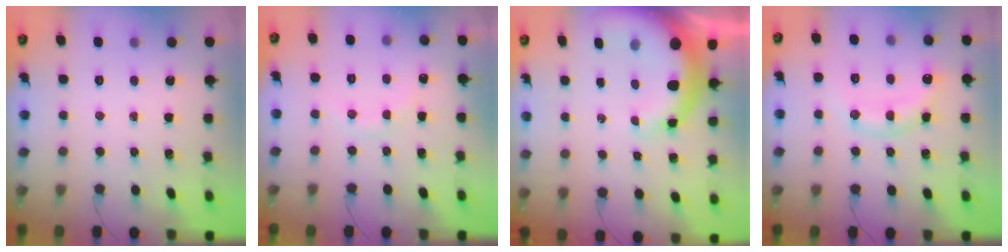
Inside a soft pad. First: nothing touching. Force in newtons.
{"total": 8.4, "press": 8.3, "slide": 1.6}
{"total": 13.5, "press": 13.2, "slide": 2.8}
{"total": 10.3, "press": 10.3, "slide": 0.8}